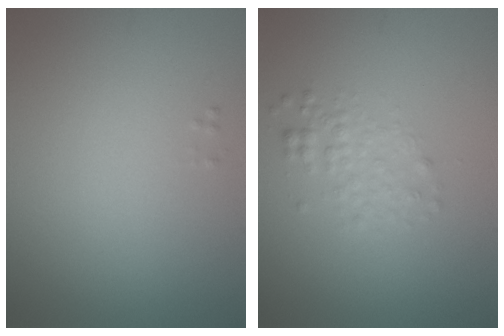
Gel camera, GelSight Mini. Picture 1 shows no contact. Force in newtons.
{"total": 1.9, "press": 1.9, "slide": 0.1}